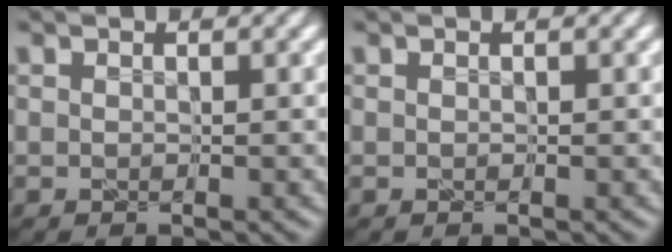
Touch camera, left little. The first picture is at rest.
{"total": 0.0}